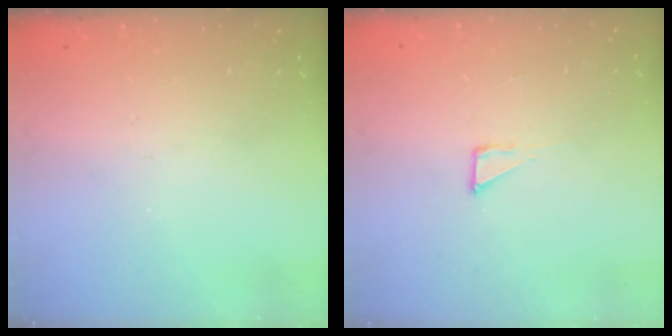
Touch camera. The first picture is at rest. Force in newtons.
{"total": 3.7, "press": 3.7, "slide": 0.4}